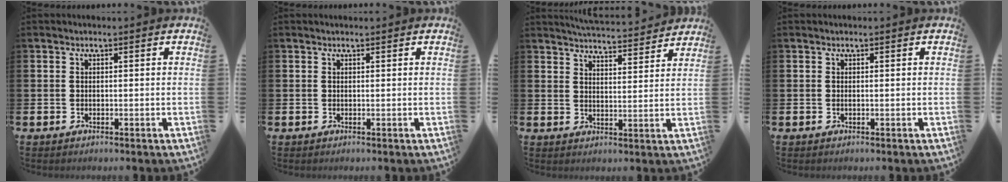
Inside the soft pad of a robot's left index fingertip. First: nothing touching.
{"total": 0.0}
{"total": 5.3, "force": [5.2, 0.2, 0.4], "torque": [-0.020, -0.039, 0.093]}
{"total": 0.0}